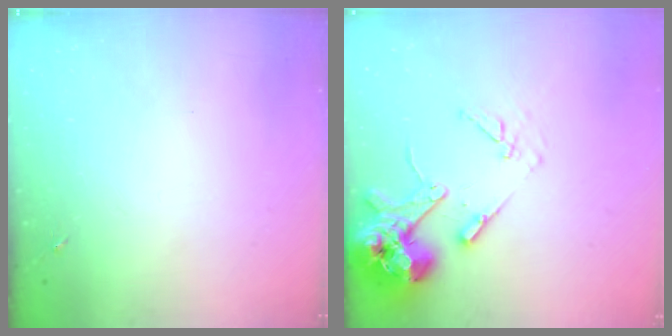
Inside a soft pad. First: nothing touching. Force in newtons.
{"total": 14.9, "press": 14.7, "slide": 2.3}